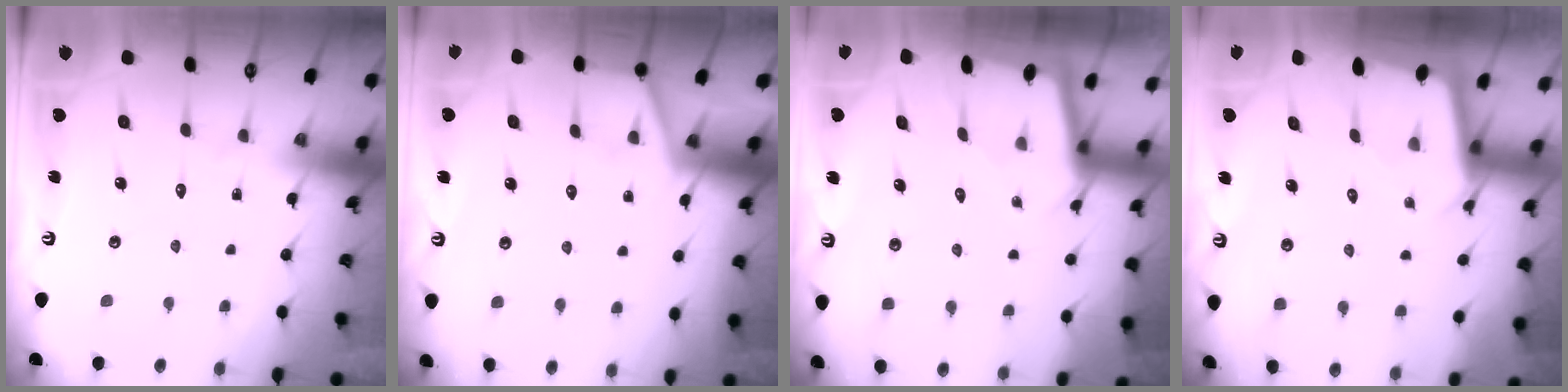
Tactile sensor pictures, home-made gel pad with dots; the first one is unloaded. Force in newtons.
{"total": 2.6, "press": 2.6, "slide": 0.3}
{"total": 1.7, "press": 1.7, "slide": 0.0}
{"total": 2.4, "press": 2.4, "slide": 0.1}